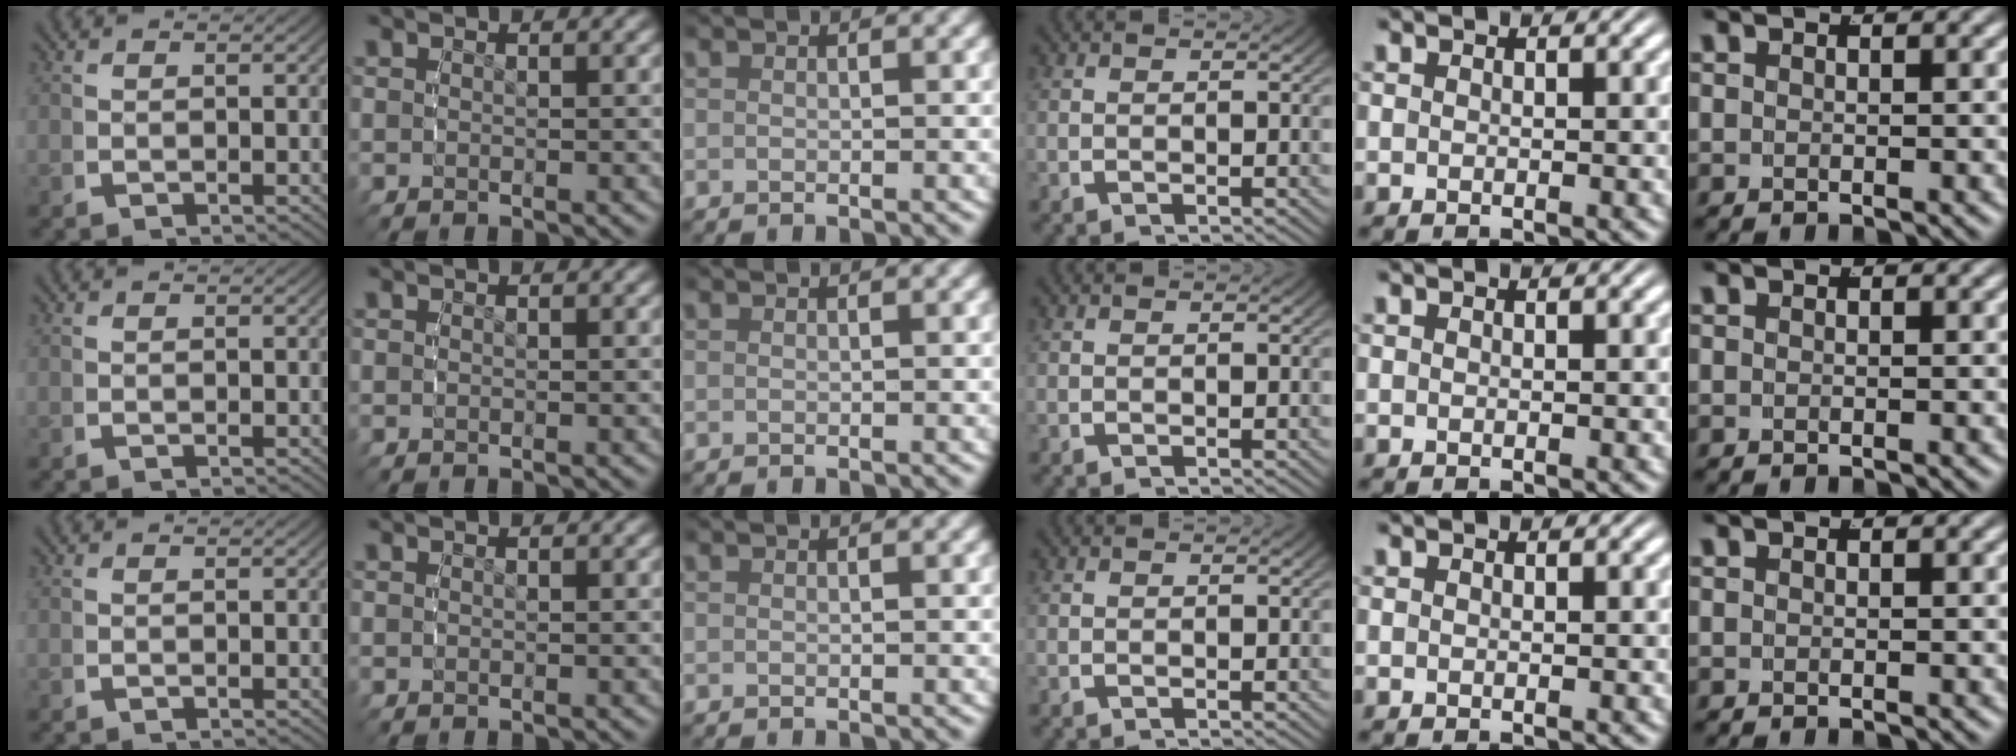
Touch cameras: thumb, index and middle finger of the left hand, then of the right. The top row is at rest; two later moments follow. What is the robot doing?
{"motion": "reach", "object": "paper plate"}